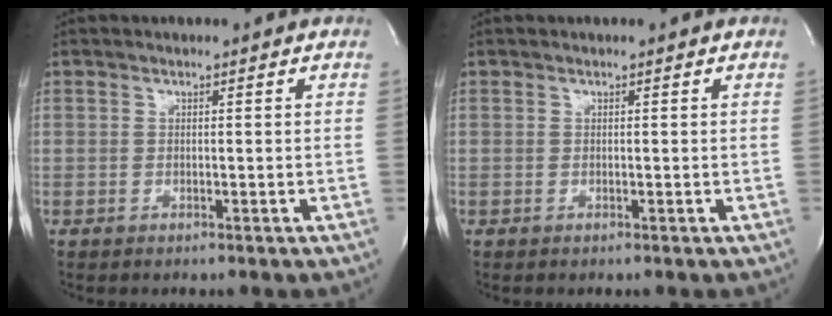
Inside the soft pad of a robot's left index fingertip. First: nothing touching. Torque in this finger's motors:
{"motor_torque": [-0.07, 0.12, -0.03, -0.01]}